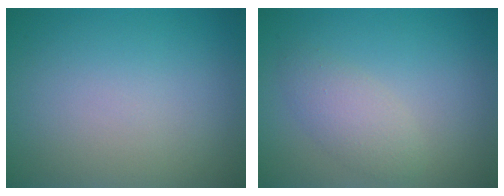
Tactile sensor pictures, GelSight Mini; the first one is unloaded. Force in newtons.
{"total": 2.4, "press": 2.4, "slide": 0.1}